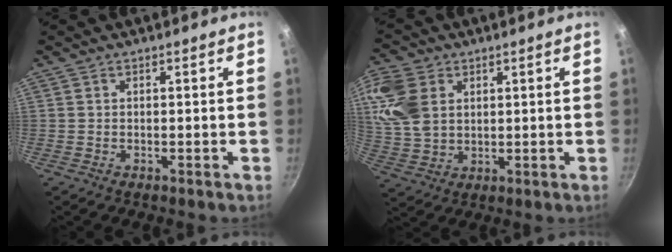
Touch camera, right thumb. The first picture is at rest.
{"total": 11.4, "force": [3.6, 8.1, 7.0], "torque": [-0.133, -0.011, 0.076]}